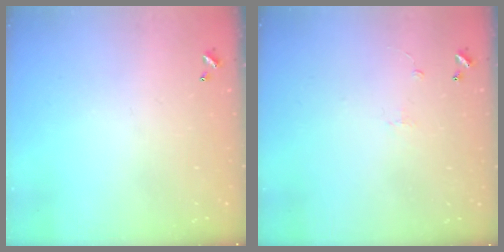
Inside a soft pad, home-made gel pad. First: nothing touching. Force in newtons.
{"total": 0.7, "press": 0.2, "slide": 0.7}